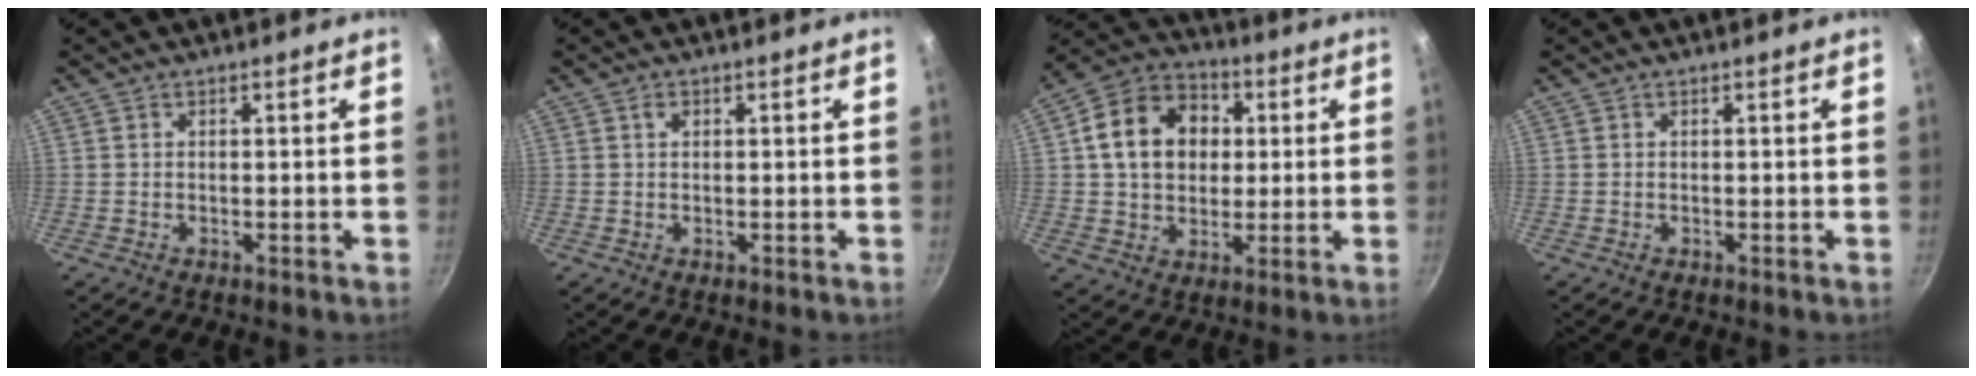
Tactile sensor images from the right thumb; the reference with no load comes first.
{"total": 1.1, "force": [0.4, 0.7, 0.7], "torque": [-0.009, 0.003, 0.006]}
{"total": 14.5, "force": [2.5, 11.5, 8.5], "torque": [-0.122, 0.022, 0.031]}
{"total": 0.0}